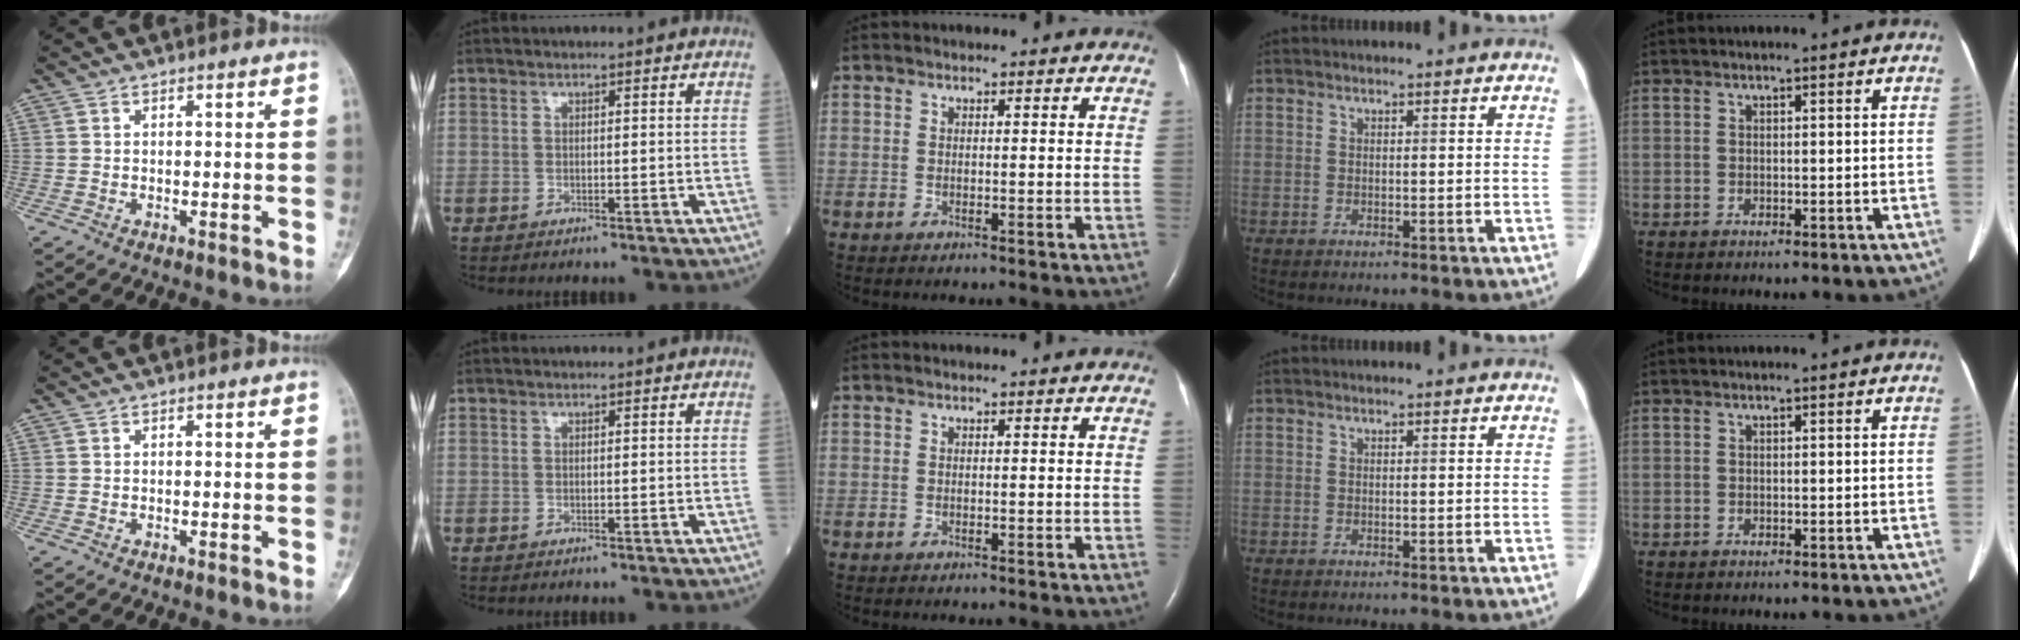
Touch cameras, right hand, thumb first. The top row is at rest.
{}